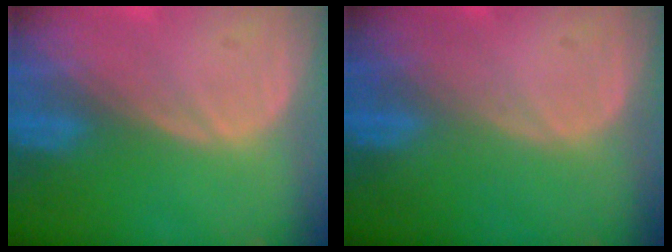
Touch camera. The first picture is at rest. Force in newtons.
{"total": 0.0}